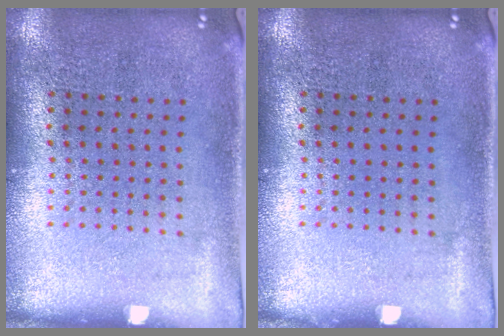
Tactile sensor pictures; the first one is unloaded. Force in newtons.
{"total": 0.0}